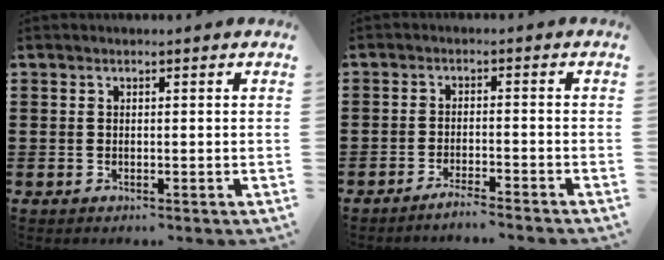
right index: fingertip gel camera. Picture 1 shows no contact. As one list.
[{"total": 2.5, "force": [-2.4, -0.3, 0.7], "torque": [-0.013, 0.002, -0.047]}]